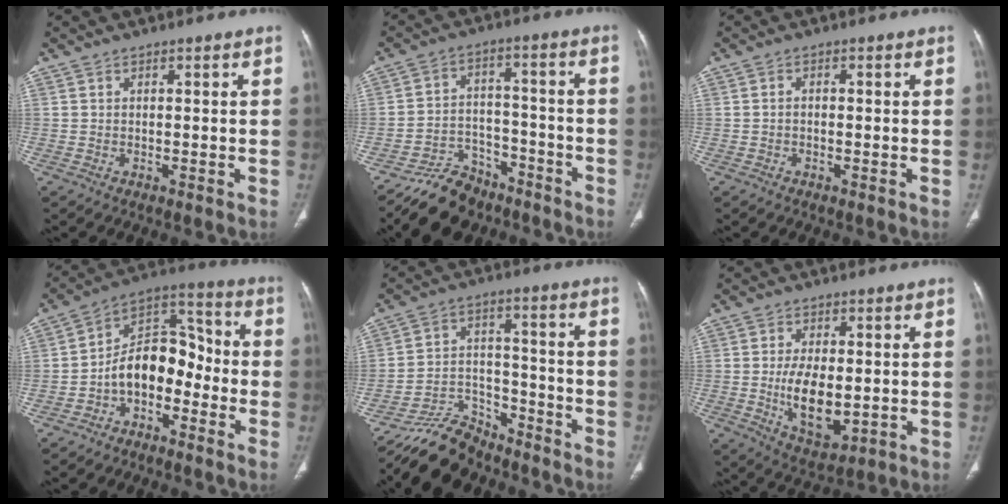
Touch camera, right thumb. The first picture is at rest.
{"total": 11.0, "force": [-9.1, 5.9, 2.3], "torque": [-0.017, 0.074, -0.151]}
{"total": 0.9, "force": [-0.3, 0.6, 0.6], "torque": [-0.008, 0.002, -0.007]}
{"total": 11.9, "force": [-3.9, 7.8, 8.0], "torque": [-0.101, 0.070, -0.078]}
{"total": 10.9, "force": [-9.9, 4.4, 1.2], "torque": [-0.008, 0.080, -0.178]}
{"total": 10.2, "force": [-1.0, 5.3, 8.6], "torque": [-0.139, -0.015, -0.006]}